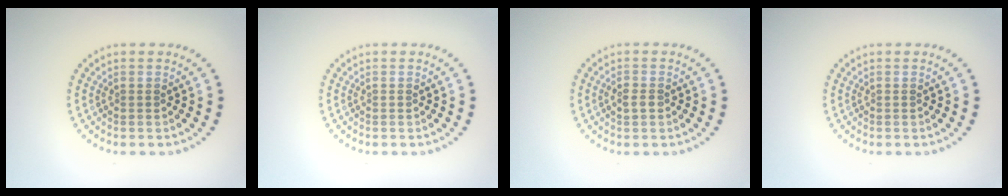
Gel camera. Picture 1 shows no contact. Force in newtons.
{"total": 0.0}
{"total": 1.3, "press": 1.3, "slide": 0.2}
{"total": 0.0}